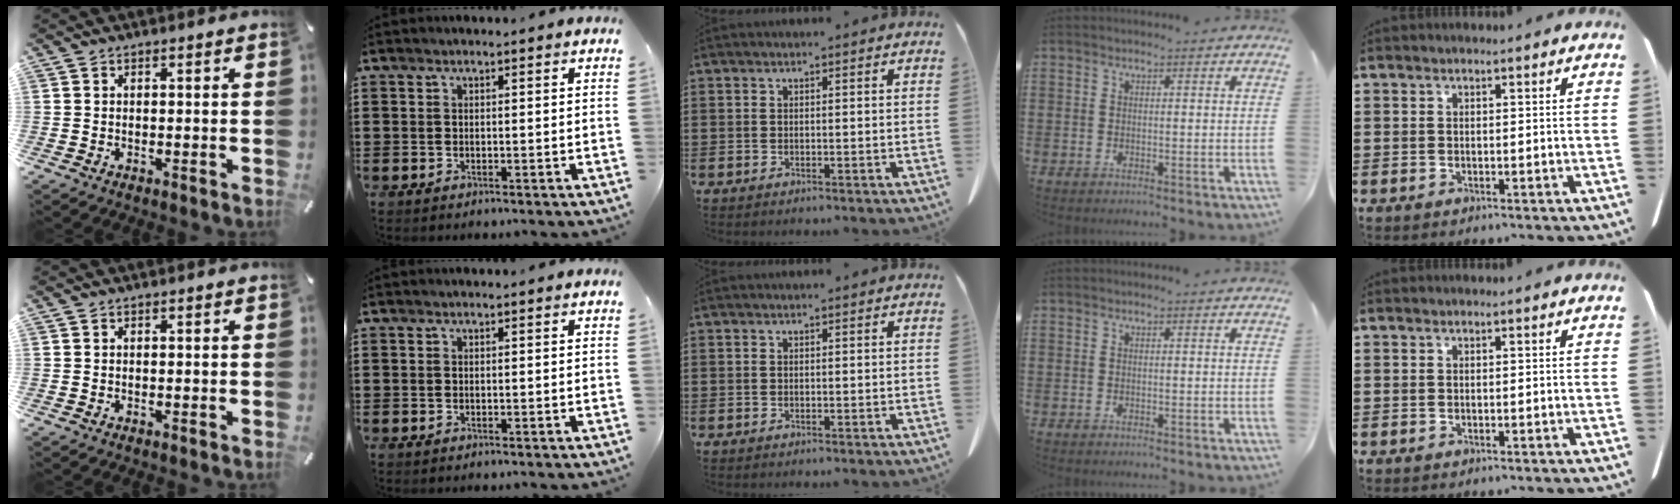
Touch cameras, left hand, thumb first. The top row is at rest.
{}